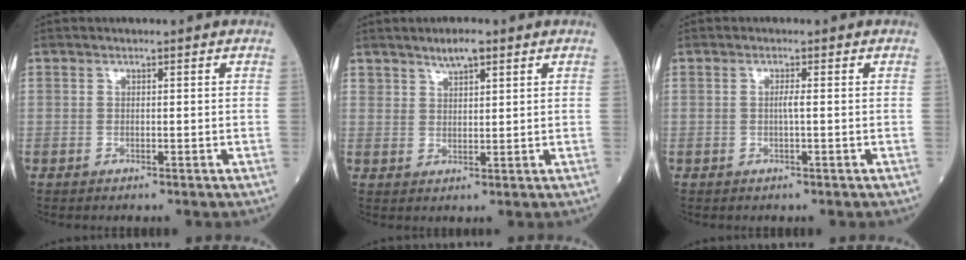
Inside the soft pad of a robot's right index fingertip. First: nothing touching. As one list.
[{"total": 3.6, "force": [2.7, 1.1, 2.2], "torque": [-0.039, 0.004, 0.047]}, {"total": 1.0, "force": [-0.1, -0.2, 1.0], "torque": [-0.021, -0.001, -0.002]}]